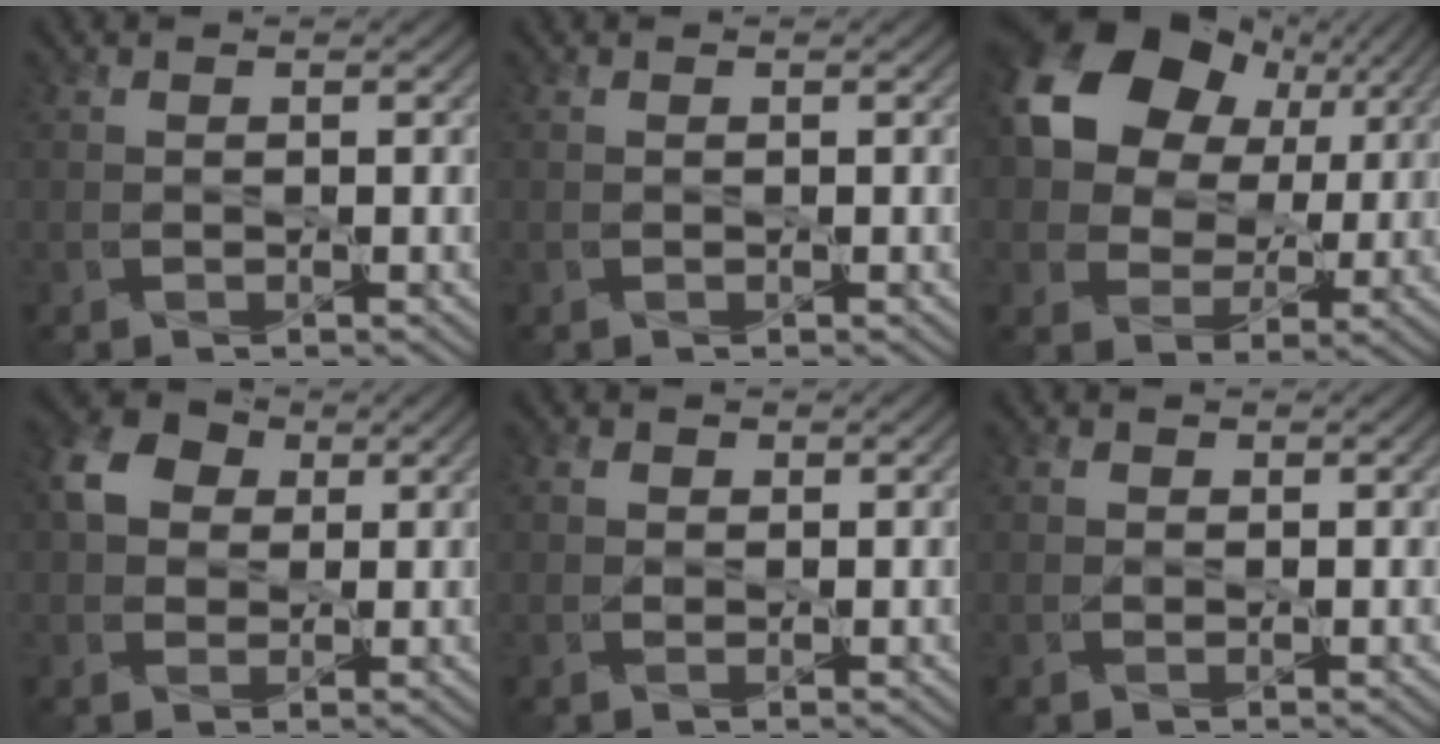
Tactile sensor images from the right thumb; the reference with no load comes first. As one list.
[{"total": 0.0}, {"total": 14.9, "force": [6.2, 10.9, 8.2], "torque": [-0.170, 0.033, 0.105]}, {"total": 5.4, "force": [1.6, 4.5, 2.5], "torque": [-0.057, 0.011, 0.024]}, {"total": 1.1, "force": [0.5, 0.9, 0.0], "torque": [0.002, 0.000, 0.009]}, {"total": 0.8, "force": [0.3, 0.7, -0.1], "torque": [0.004, 0.000, 0.004]}]